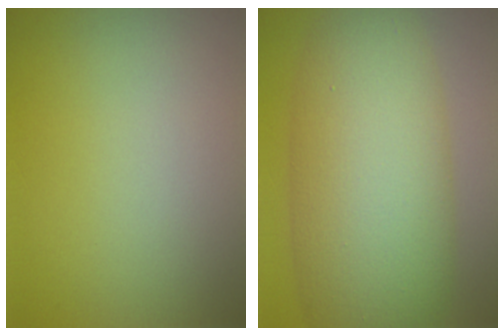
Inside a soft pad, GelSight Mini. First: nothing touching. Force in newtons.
{"total": 12.2, "press": 12.2, "slide": 0.2}